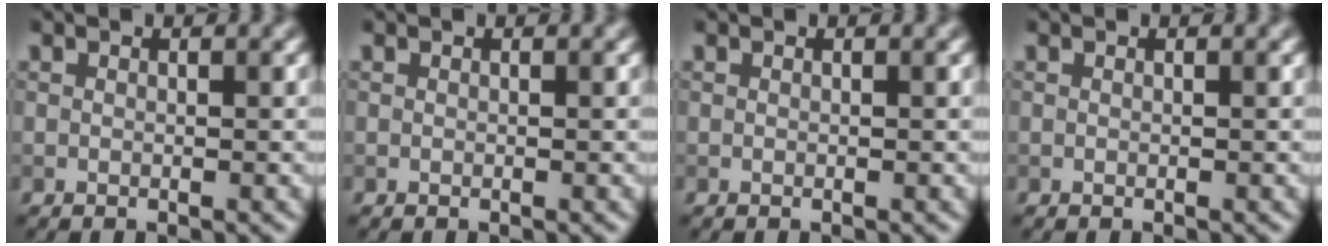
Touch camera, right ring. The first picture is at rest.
{"total": 0.0}
{"total": 0.0}
{"total": 0.0}